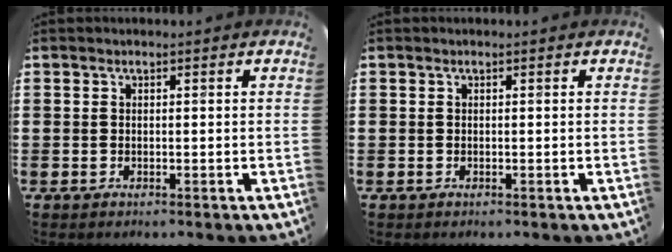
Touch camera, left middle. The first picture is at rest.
{"total": 0.0}